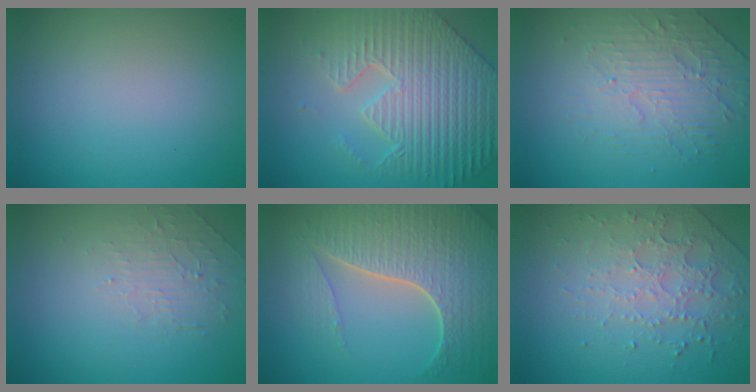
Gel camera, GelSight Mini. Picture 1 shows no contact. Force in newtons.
{"total": 8.6, "press": 6.5, "slide": 5.6}
{"total": 4.6, "press": 3.2, "slide": 3.2}
{"total": 1.9, "press": 0.6, "slide": 1.8}
{"total": 7.5, "press": 5.6, "slide": 5.0}
{"total": 4.4, "press": 3.1, "slide": 3.2}